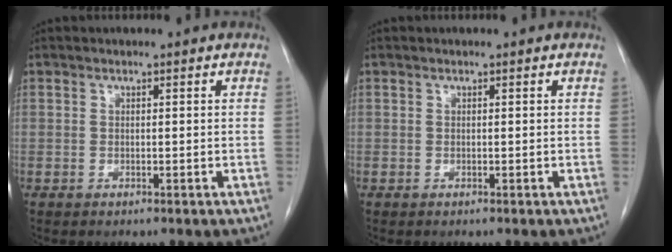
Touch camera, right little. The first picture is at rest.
{"total": 0.0}